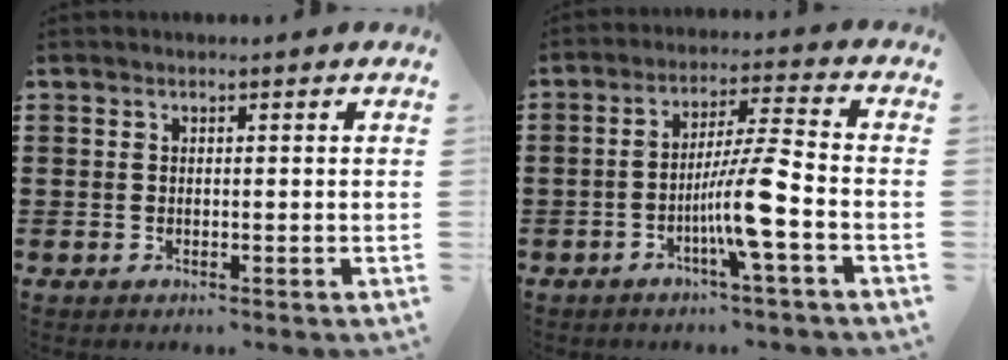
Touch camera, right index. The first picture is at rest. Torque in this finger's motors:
{"motor_torque": [1.88, 0.26, 0.86, 0.13]}